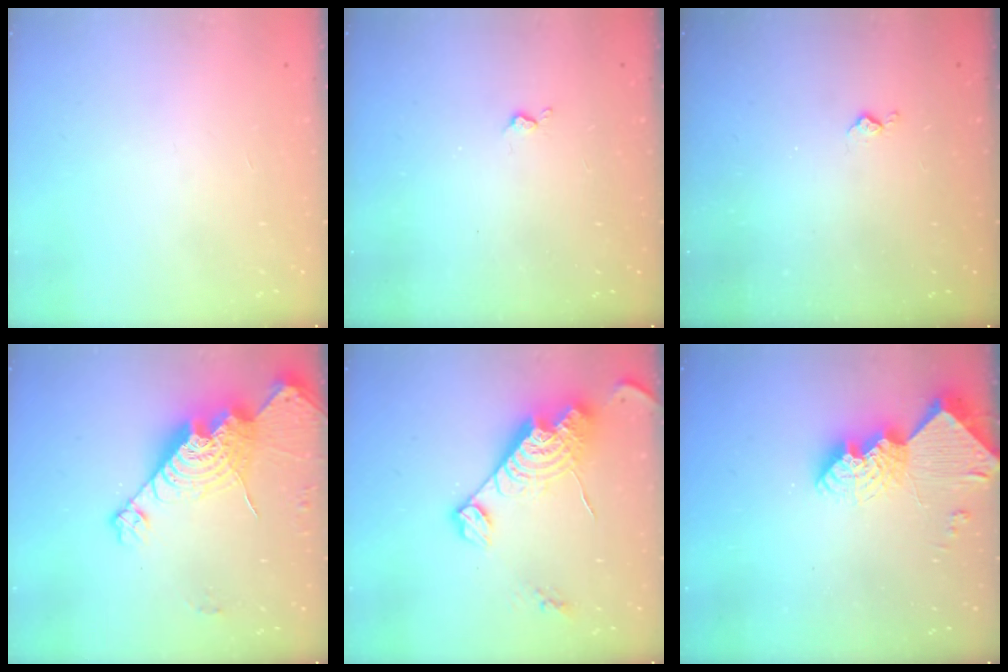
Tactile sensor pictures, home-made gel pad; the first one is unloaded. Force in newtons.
{"total": 2.2, "press": 2.1, "slide": 0.5}
{"total": 3.6, "press": 3.6, "slide": 0.5}
{"total": 19.8, "press": 19.7, "slide": 1.8}
{"total": 16.7, "press": 16.7, "slide": 1.3}
{"total": 11.8, "press": 11.8, "slide": 1.0}